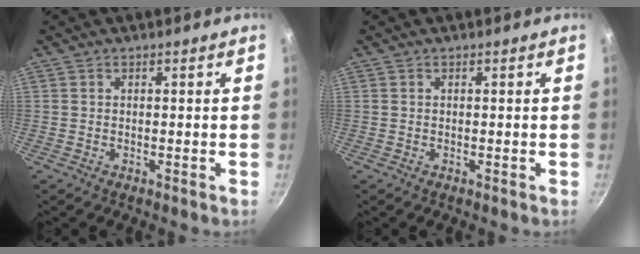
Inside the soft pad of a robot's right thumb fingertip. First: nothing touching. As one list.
[{"total": 0.0}]